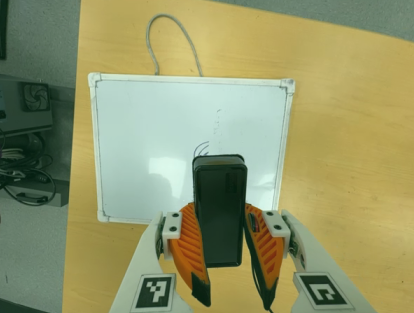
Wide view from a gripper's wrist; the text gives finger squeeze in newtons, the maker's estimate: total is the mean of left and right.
{"total": 9.0, "left": 7.8, "right": 10.1}